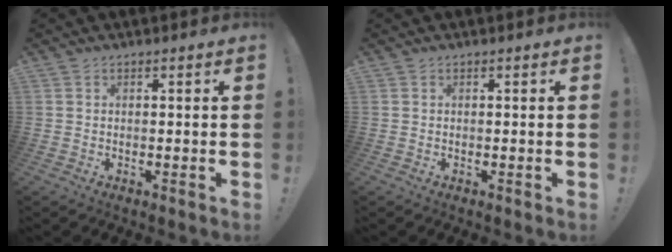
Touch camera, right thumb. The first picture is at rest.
{"total": 0.0}